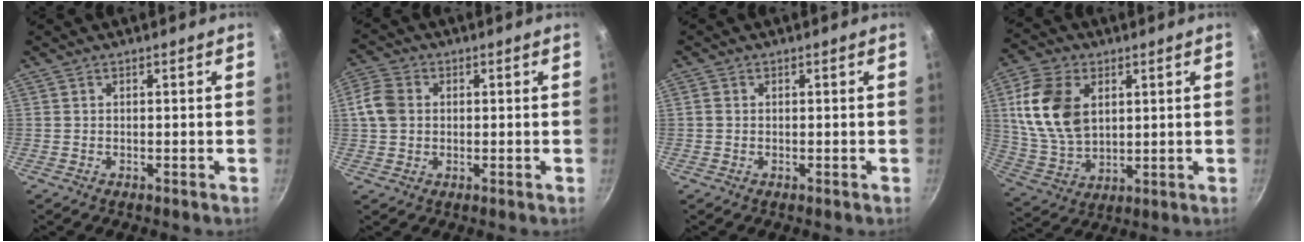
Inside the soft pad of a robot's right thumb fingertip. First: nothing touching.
{"total": 6.2, "force": [0.5, 5.1, 3.5], "torque": [-0.061, 0.007, -0.004]}
{"total": 1.0, "force": [0.0, 0.9, 0.4], "torque": [-0.008, 0.004, -0.002]}
{"total": 15.0, "force": [3.9, 10.0, 10.5], "torque": [-0.185, -0.011, 0.085]}